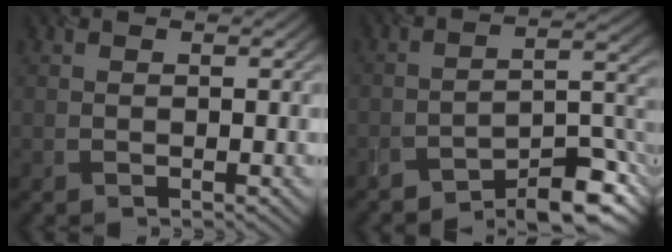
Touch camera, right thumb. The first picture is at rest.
{"total": 8.8, "force": [-7.7, 1.6, 3.9], "torque": [-0.046, 0.014, -0.134]}